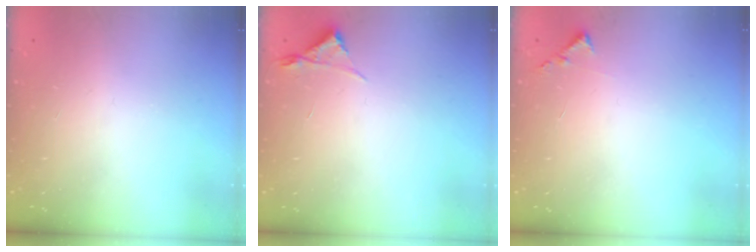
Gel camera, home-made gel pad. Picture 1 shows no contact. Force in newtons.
{"total": 3.0, "press": 2.9, "slide": 0.5}
{"total": 5.2, "press": 5.2, "slide": 0.6}